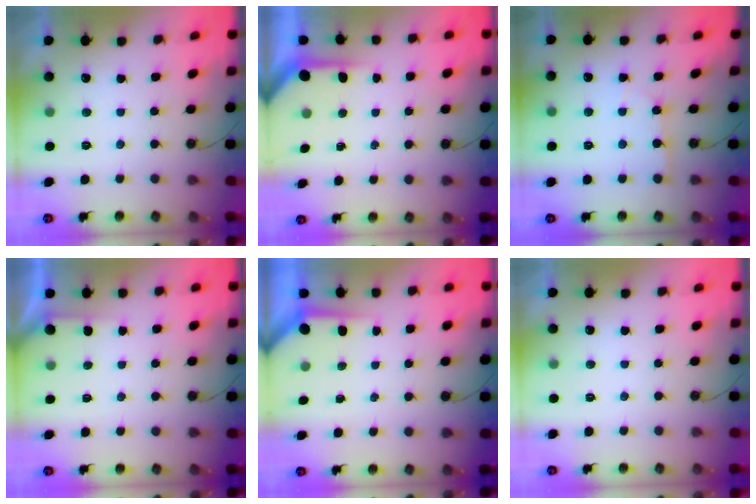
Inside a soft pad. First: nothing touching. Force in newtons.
{"total": 3.7, "press": 3.7, "slide": 0.2}
{"total": 3.1, "press": 3.1, "slide": 0.5}
{"total": 1.5, "press": 1.5, "slide": 0.2}
{"total": 3.5, "press": 3.5, "slide": 0.4}
{"total": 0.0}